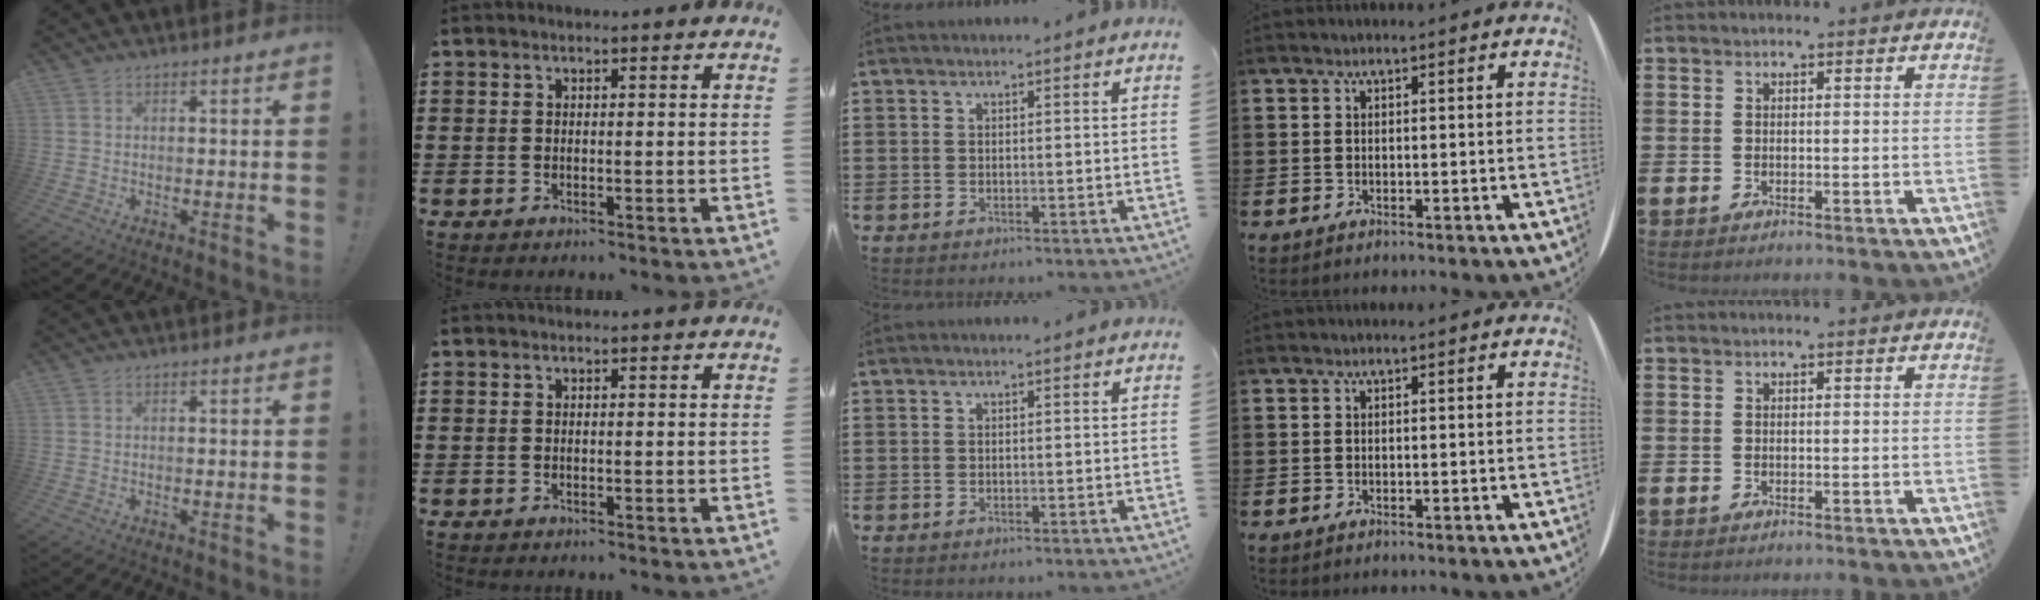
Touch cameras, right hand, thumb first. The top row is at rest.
{}